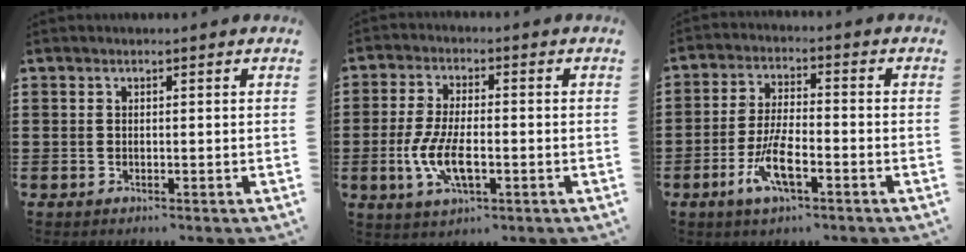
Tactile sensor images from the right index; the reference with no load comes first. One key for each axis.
{"total": 7.4, "fx": -1.9, "fy": 2.9, "fz": 6.5, "tx": -0.143, "ty": -0.006, "tz": -0.039}
{"total": 7.2, "fx": -3.2, "fy": 2.1, "fz": 6.1, "tx": -0.139, "ty": -0.011, "tz": -0.064}